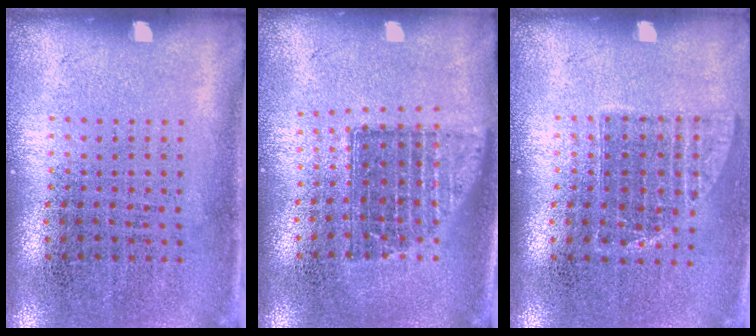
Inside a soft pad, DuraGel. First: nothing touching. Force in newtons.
{"total": 1.5, "press": 1.2, "slide": 0.9}
{"total": 1.0, "press": 0.8, "slide": 0.6}